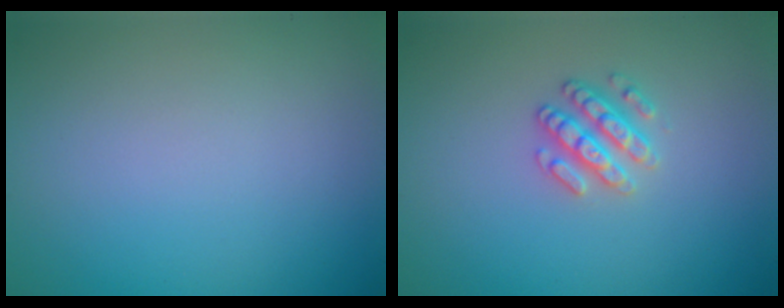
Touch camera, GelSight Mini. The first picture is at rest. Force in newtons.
{"total": 2.5, "press": 2.4, "slide": 0.7}